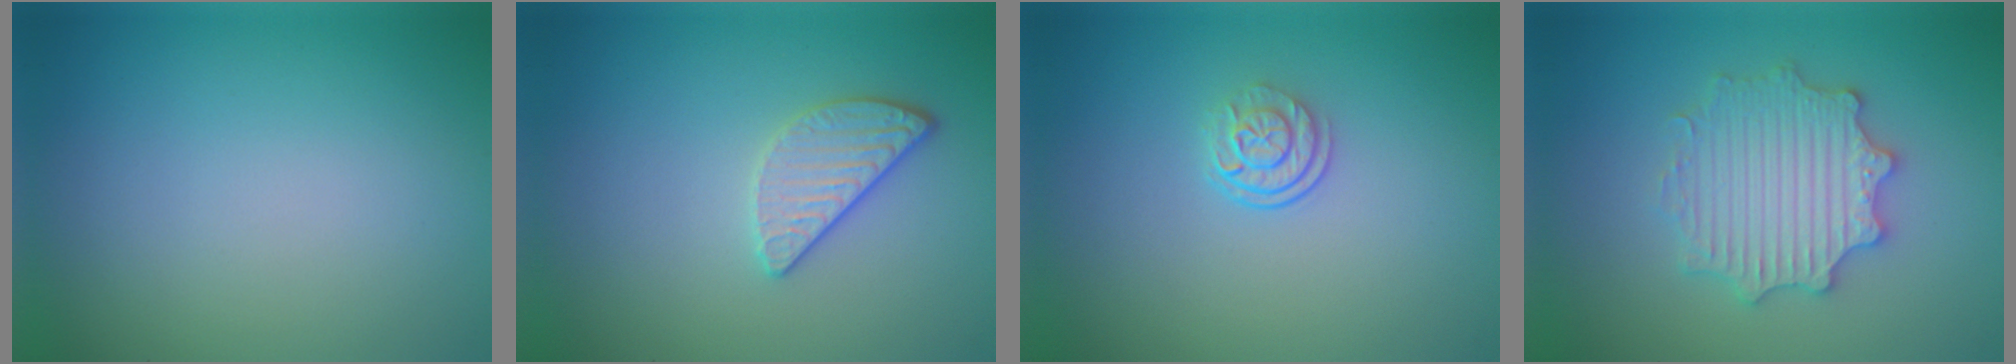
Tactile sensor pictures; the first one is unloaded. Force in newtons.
{"total": 2.4, "press": 2.1, "slide": 1.1}
{"total": 2.5, "press": 1.8, "slide": 1.8}
{"total": 5.4, "press": 5.3, "slide": 0.9}